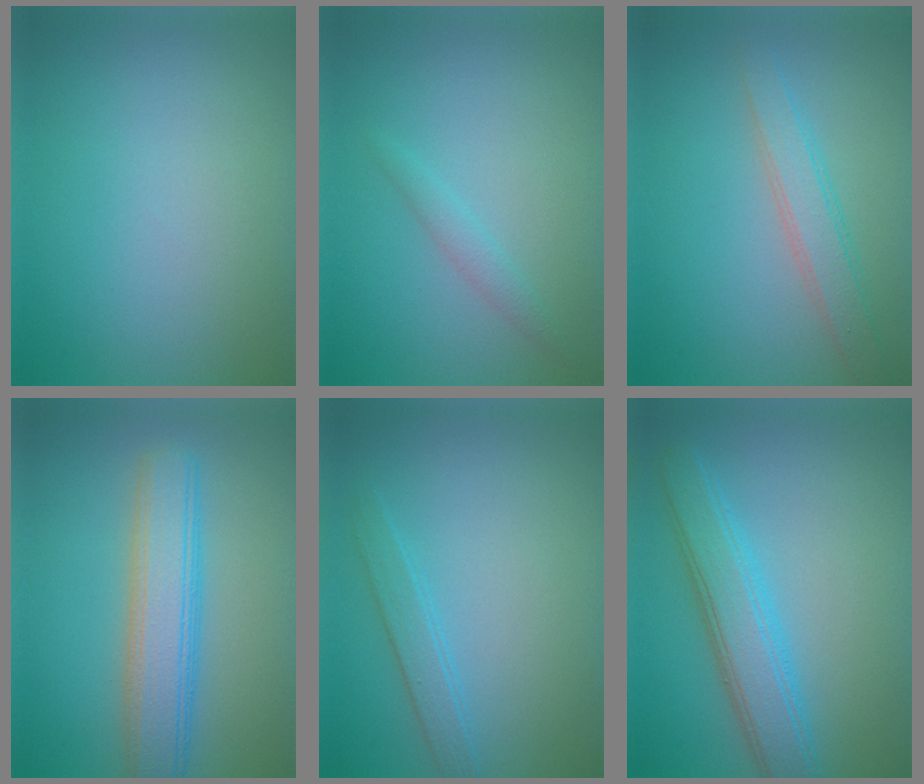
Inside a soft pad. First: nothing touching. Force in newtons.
{"total": 1.3, "press": 1.3, "slide": 0.1}
{"total": 2.9, "press": 2.9, "slide": 0.1}
{"total": 6.1, "press": 6.1, "slide": 0.2}
{"total": 2.0, "press": 2.0, "slide": 0.1}
{"total": 5.3, "press": 5.3, "slide": 0.1}